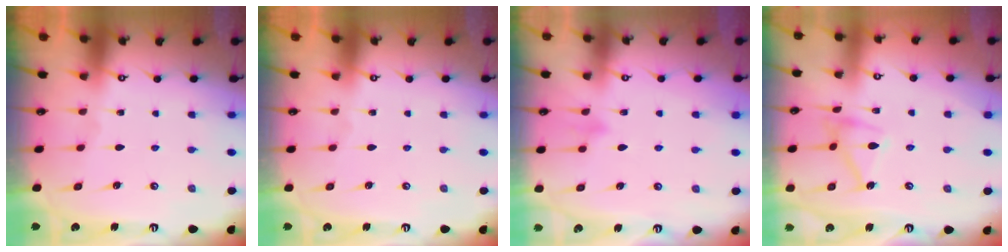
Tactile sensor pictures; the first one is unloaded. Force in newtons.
{"total": 0.0}
{"total": 7.1, "press": 7.0, "slide": 0.7}
{"total": 13.3, "press": 13.3, "slide": 0.2}